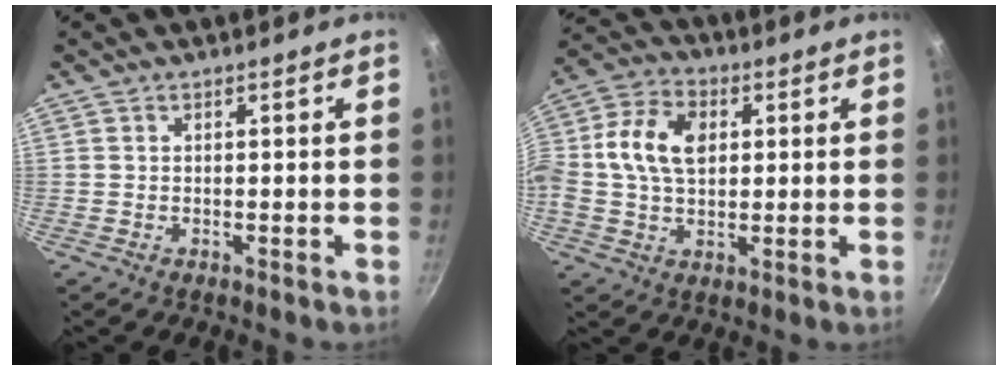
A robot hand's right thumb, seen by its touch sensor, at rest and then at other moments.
{"total": 12.7, "force": [1.8, 8.6, 9.1], "torque": [-0.160, 0.016, 0.015]}